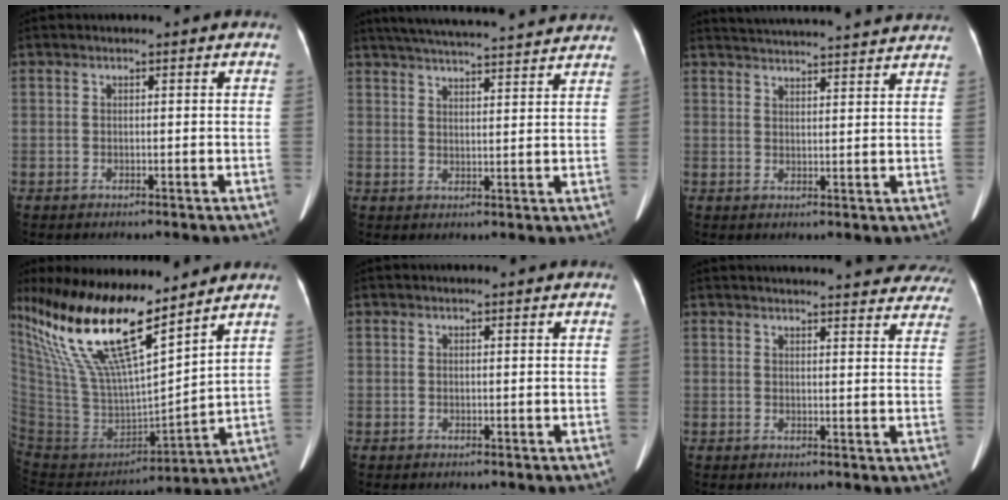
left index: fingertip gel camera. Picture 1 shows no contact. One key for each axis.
{"total": 20.0, "fx": 18.4, "fy": 1.5, "fz": 7.6, "tx": -0.126, "ty": 0.029, "tz": 0.248}
{"total": 18.4, "fx": 17.5, "fy": 1.1, "fz": 5.5, "tx": -0.087, "ty": 0.015, "tz": 0.229}
{"total": 21.6, "fx": 15.7, "fy": 4.0, "fz": 14.3, "tx": -0.298, "ty": 0.006, "tz": 0.302}
{"total": 1.9, "fx": 1.8, "fy": 0.1, "fz": 0.6, "tx": -0.008, "ty": 0.022, "tz": 0.023}
{"total": 27.2, "fx": 25.5, "fy": 5.1, "fz": 8.1, "tx": -0.119, "ty": -0.041, "tz": 0.289}